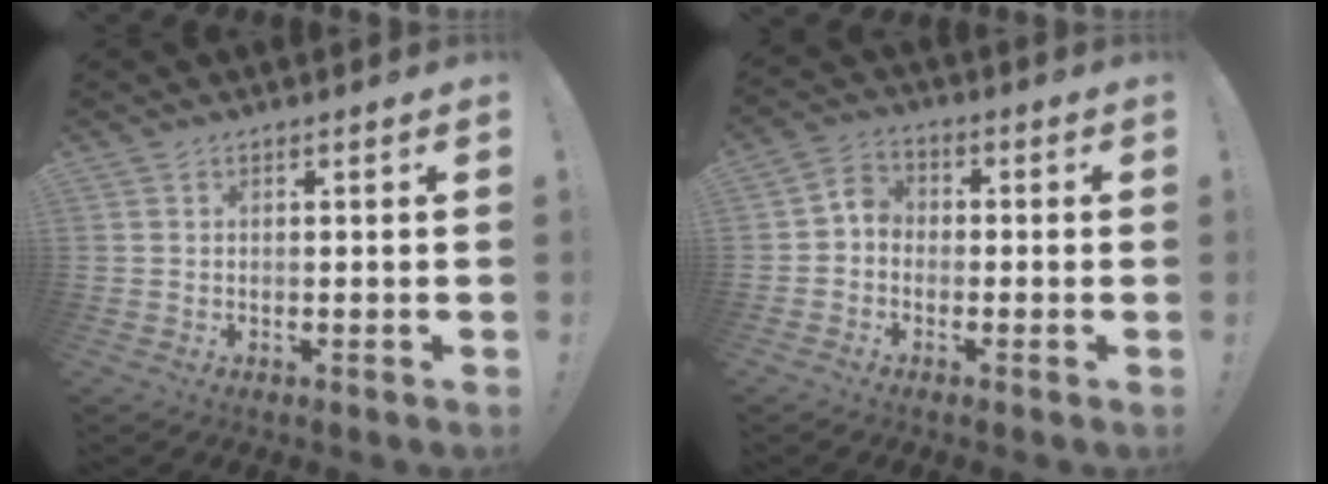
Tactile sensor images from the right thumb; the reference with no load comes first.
{"total": 4.5, "force": [-1.8, 3.5, 2.0], "torque": [-0.042, 0.017, -0.034]}